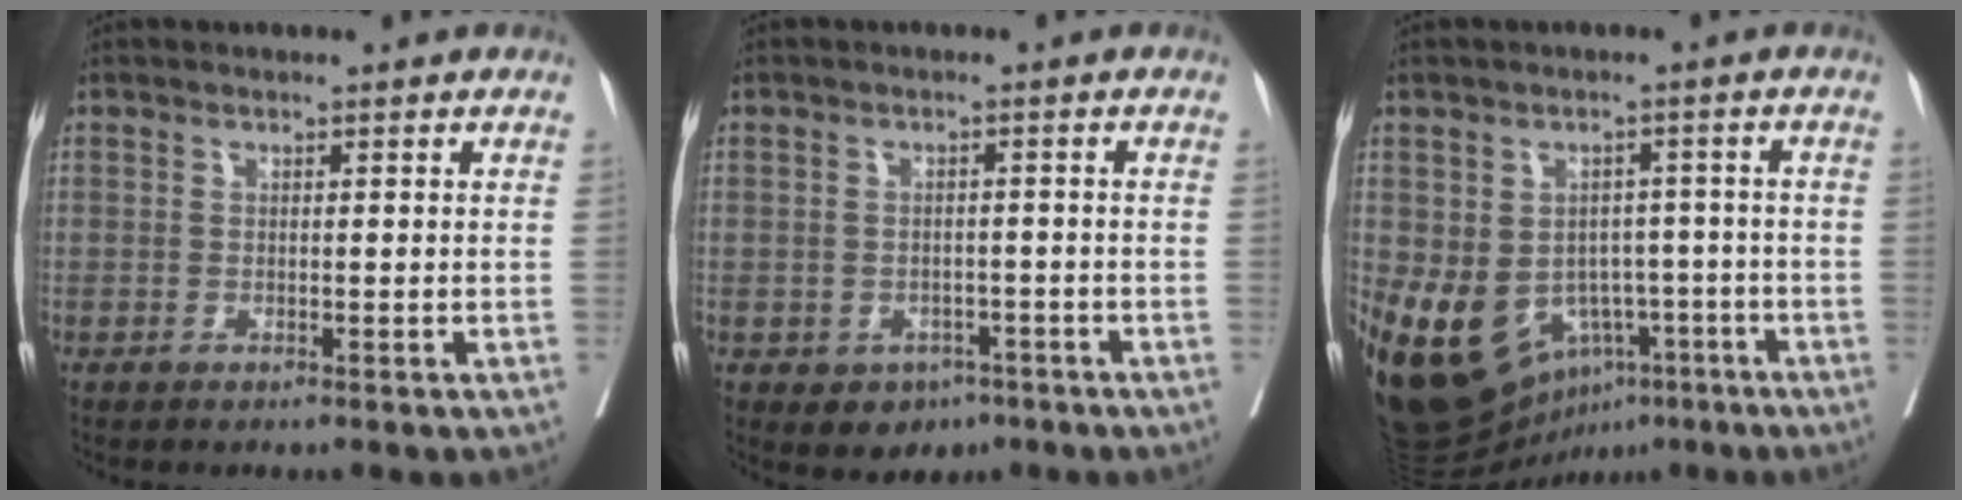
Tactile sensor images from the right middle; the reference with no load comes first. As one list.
[{"total": 4.2, "force": [-2.3, 3.2, 1.4], "torque": [-0.012, 0.006, -0.022]}, {"total": 14.8, "force": [-6.0, 11.2, 7.7], "torque": [-0.143, 0.015, -0.073]}]